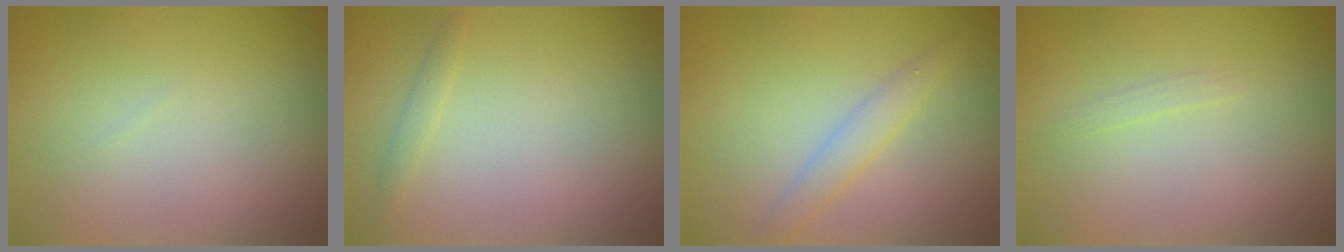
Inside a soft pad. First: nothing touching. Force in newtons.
{"total": 0.8, "press": 0.8, "slide": 0.1}
{"total": 1.9, "press": 1.9, "slide": 0.1}
{"total": 0.5, "press": 0.5, "slide": 0.1}